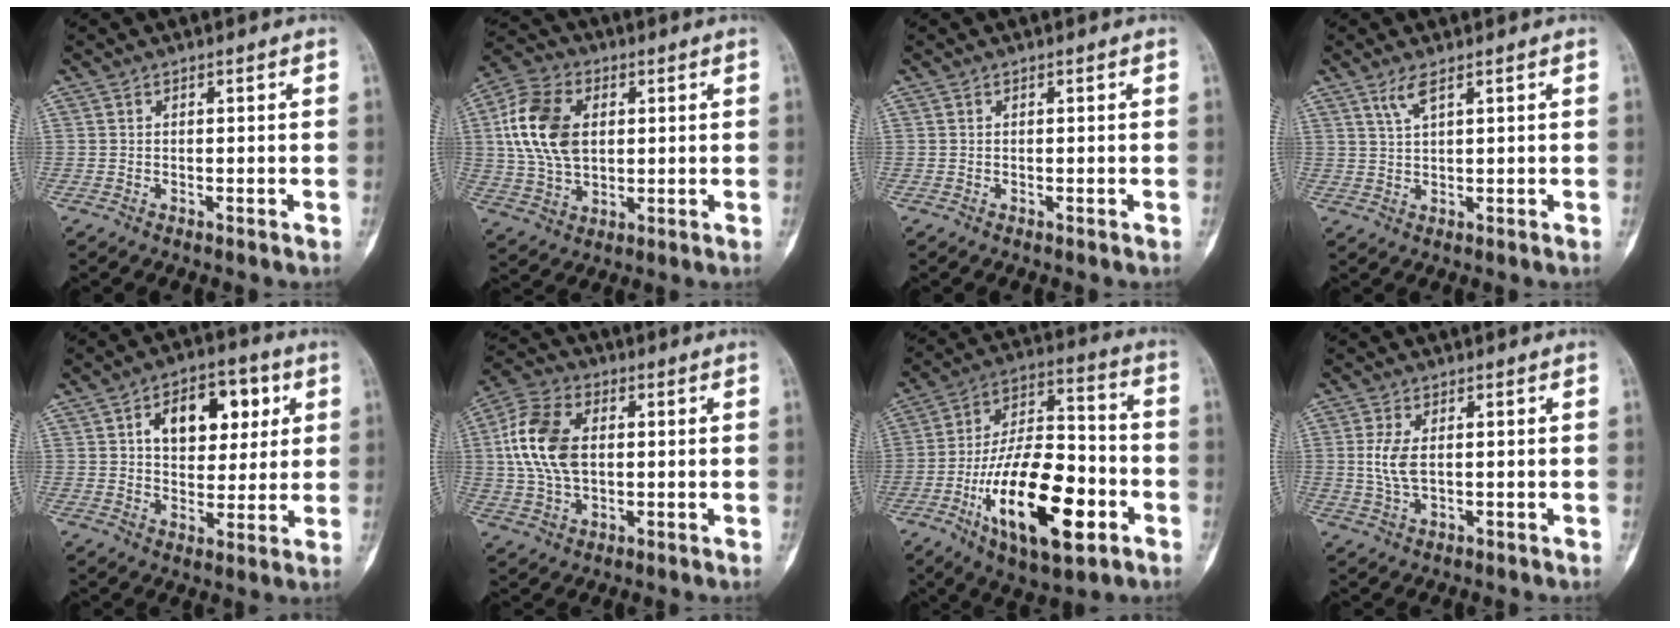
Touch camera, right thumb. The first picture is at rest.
{"total": 14.5, "force": [2.7, 9.6, 10.6], "torque": [-0.201, 0.006, 0.048]}
{"total": 0.0}
{"total": 3.1, "force": [1.9, 0.5, 2.3], "torque": [-0.057, -0.003, 0.046]}
{"total": 15.3, "force": [4.9, 9.7, 10.8], "torque": [-0.111, 0.008, 0.073]}
{"total": 13.5, "force": [1.7, 8.6, 10.2], "torque": [-0.206, 0.012, 0.029]}
{"total": 23.4, "force": [-8.4, 10.1, 19.4], "torque": [-0.322, 0.040, -0.133]}
{"total": 4.7, "force": [0.6, 2.3, 4.1], "torque": [-0.096, -0.003, 0.016]}